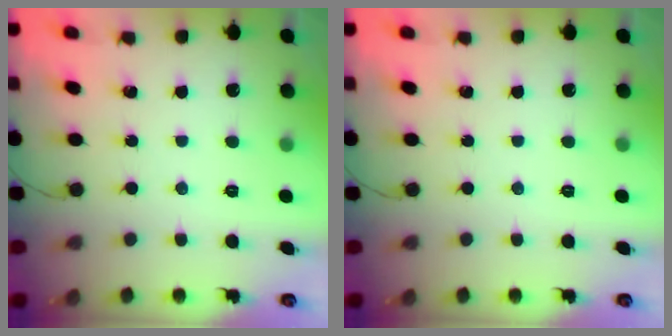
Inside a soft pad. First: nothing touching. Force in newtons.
{"total": 0.0}